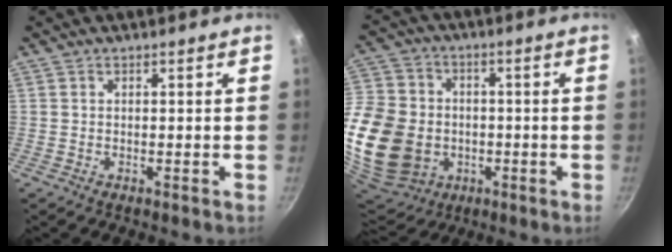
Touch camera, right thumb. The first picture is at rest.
{"total": 28.1, "force": [-4.9, 22.2, 16.4], "torque": [-0.382, 0.021, -0.073]}